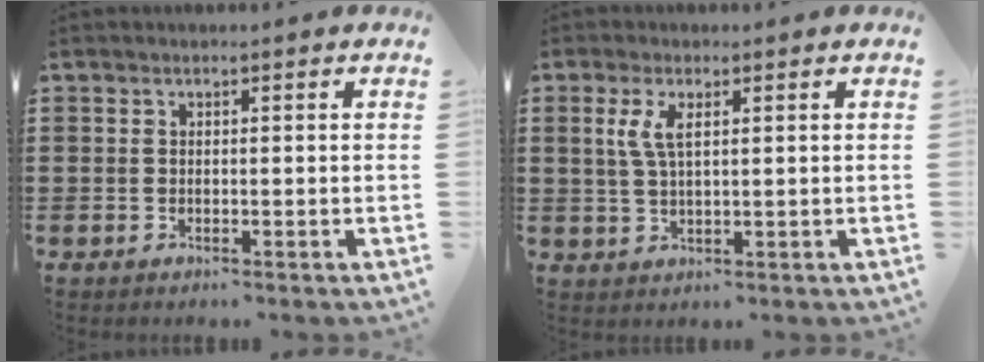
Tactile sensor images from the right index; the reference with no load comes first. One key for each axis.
{"total": 3.9, "fx": 1.3, "fy": 1.4, "fz": 3.4, "tx": -0.071, "ty": 0.008, "tz": 0.021}